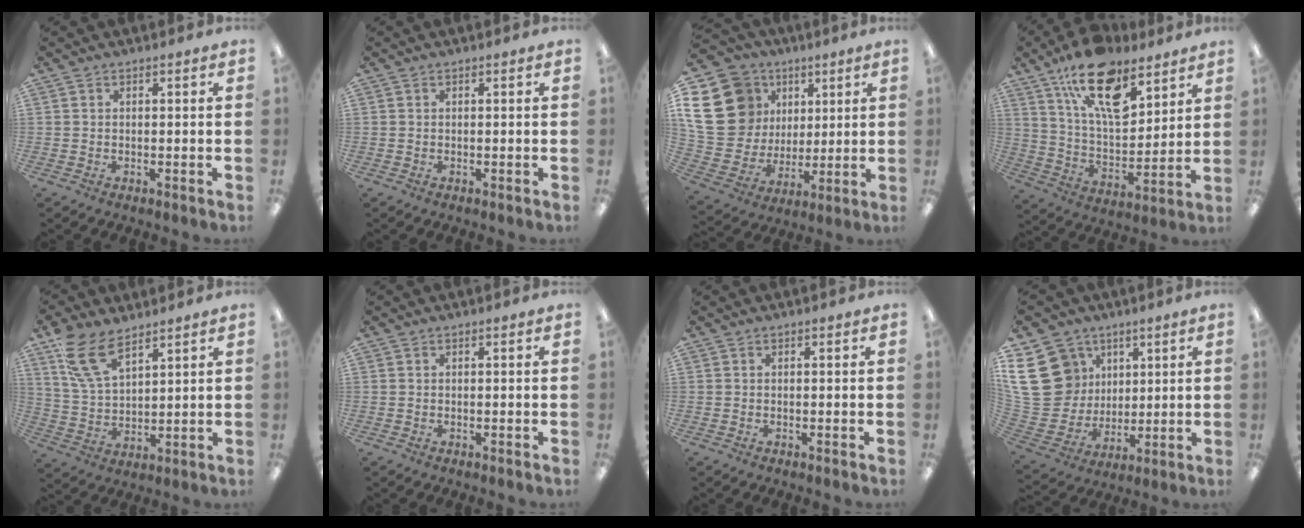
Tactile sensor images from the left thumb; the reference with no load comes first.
{"total": 0.0}
{"total": 21.2, "force": [7.1, 17.6, 9.6], "torque": [-0.201, -0.023, 0.150]}
{"total": 19.4, "force": [12.2, 8.8, 12.3], "torque": [-0.205, -0.059, 0.213]}
{"total": 11.7, "force": [7.9, 5.2, 6.8], "torque": [-0.155, -0.024, 0.151]}
{"total": 0.0}
{"total": 0.0}
{"total": 19.0, "force": [6.3, 15.8, 8.4], "torque": [-0.173, -0.021, 0.129]}